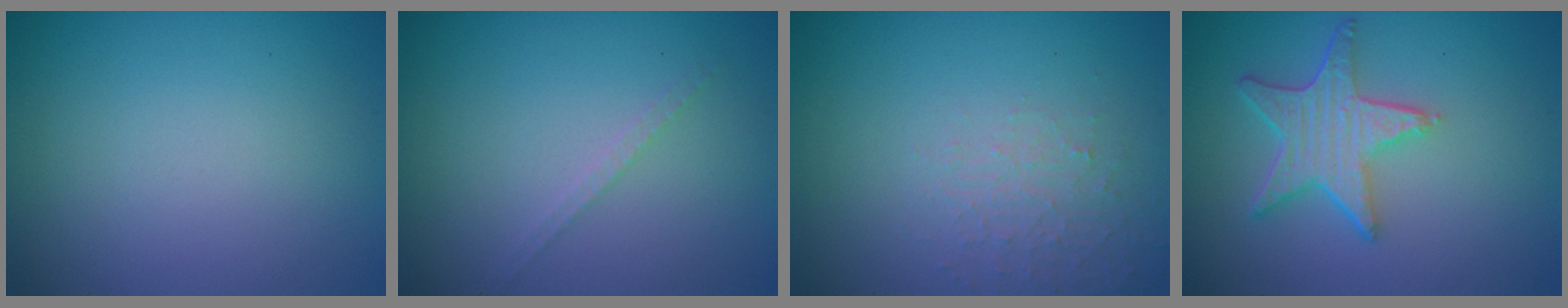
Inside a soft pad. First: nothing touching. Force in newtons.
{"total": 1.1, "press": 1.1, "slide": 0.2}
{"total": 2.1, "press": 2.0, "slide": 0.5}
{"total": 4.8, "press": 3.9, "slide": 2.8}